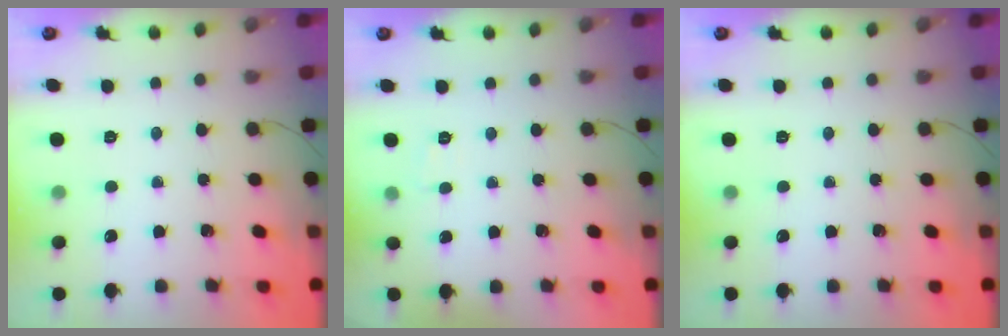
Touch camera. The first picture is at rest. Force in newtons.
{"total": 2.0, "press": 1.7, "slide": 1.1}
{"total": 0.0}